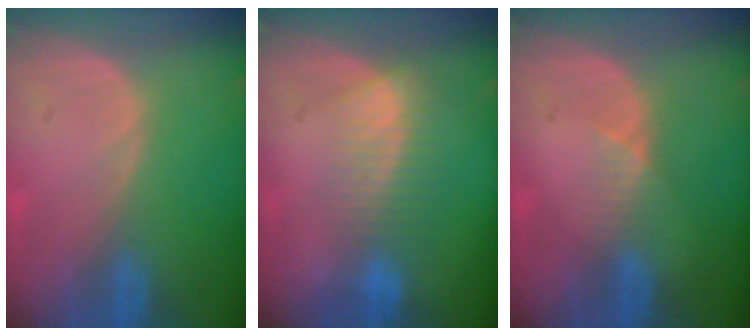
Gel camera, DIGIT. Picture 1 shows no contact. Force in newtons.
{"total": 7.4, "press": 6.3, "slide": 3.8}
{"total": 2.3, "press": 1.8, "slide": 1.4}